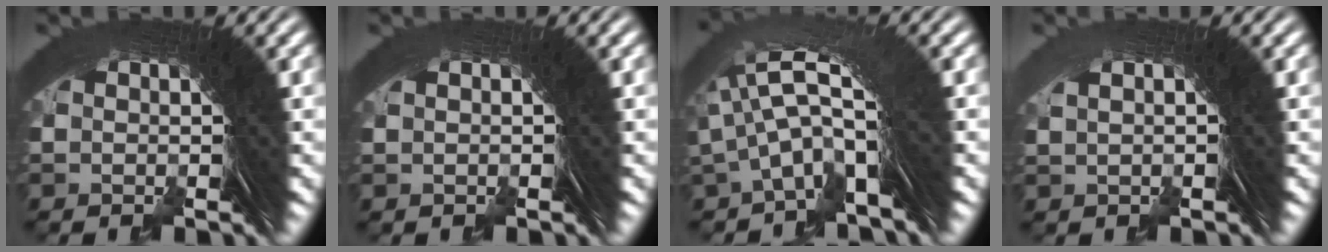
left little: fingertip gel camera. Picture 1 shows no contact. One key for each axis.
{"total": 0.6, "fx": 0.2, "fy": -0.6, "fz": -0.2, "tx": 0.004, "ty": 0.004, "tz": 0.005}
{"total": 5.5, "fx": 0.8, "fy": 2.1, "fz": 5.0, "tx": -0.103, "ty": 0.007, "tz": 0.011}
{"total": 1.4, "fx": 0.6, "fy": -1.3, "fz": -0.1, "tx": 0.002, "ty": 0.010, "tz": 0.015}